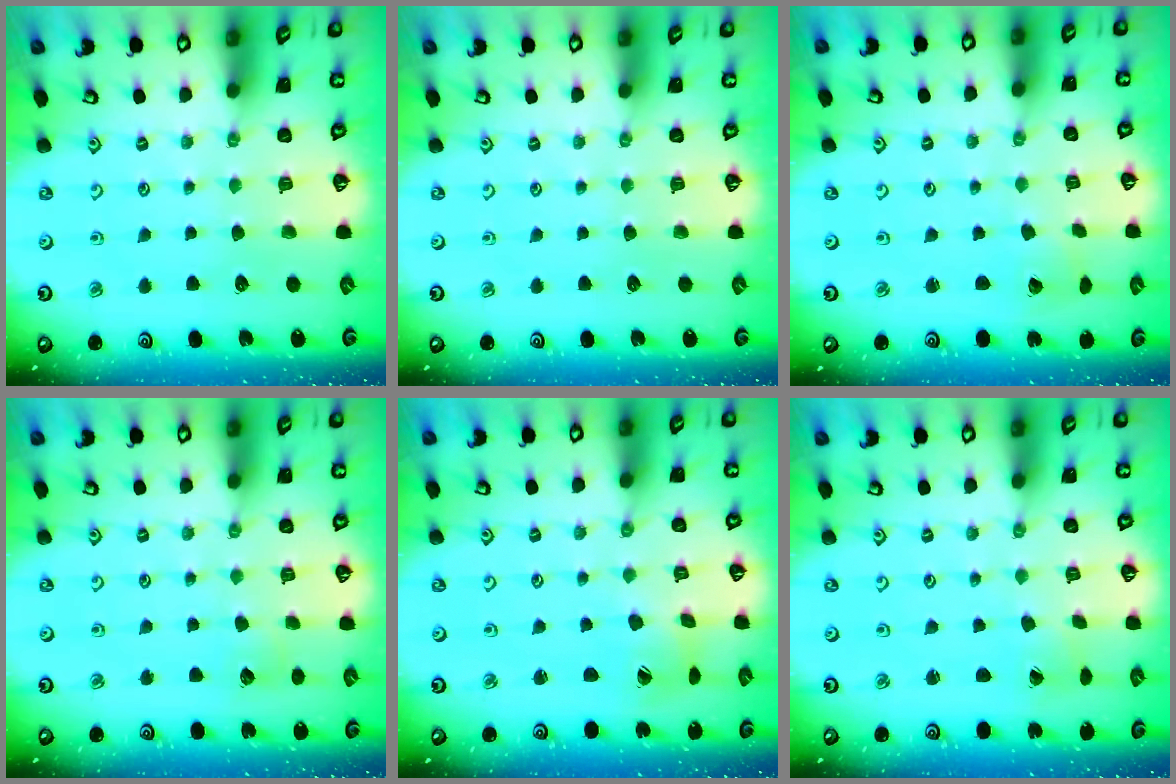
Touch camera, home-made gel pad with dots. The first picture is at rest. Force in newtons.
{"total": 0.0}
{"total": 2.9, "press": 2.9, "slide": 0.1}
{"total": 4.6, "press": 4.5, "slide": 0.5}
{"total": 4.6, "press": 4.6, "slide": 0.6}
{"total": 1.4, "press": 1.4, "slide": 0.1}